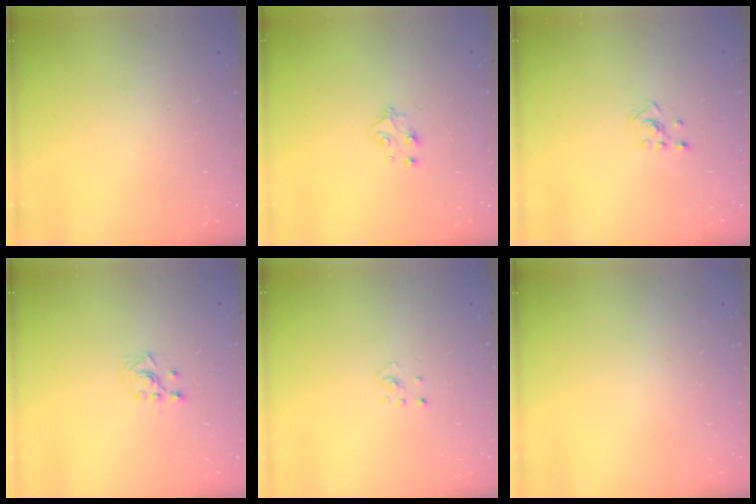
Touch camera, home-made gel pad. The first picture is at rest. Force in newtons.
{"total": 5.4, "press": 5.4, "slide": 0.4}
{"total": 2.1, "press": 1.9, "slide": 0.8}
{"total": 3.0, "press": 2.8, "slide": 1.0}
{"total": 2.0, "press": 2.0, "slide": 0.3}
{"total": 0.0}